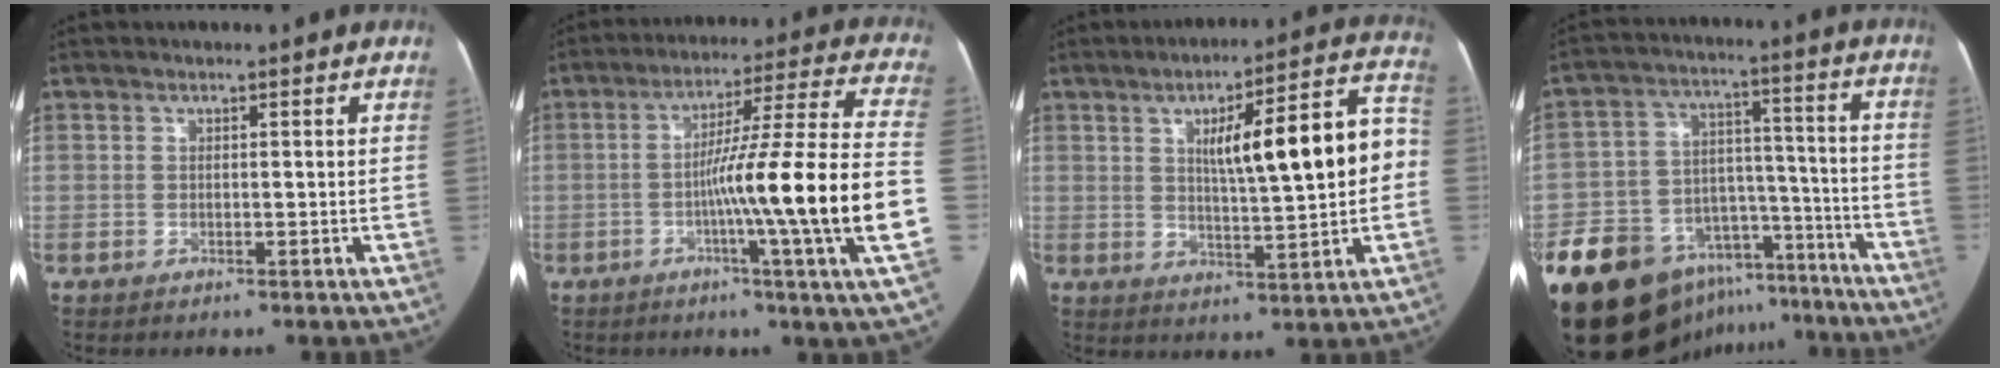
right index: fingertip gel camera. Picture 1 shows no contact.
{"total": 19.5, "force": [-4.7, -2.4, 18.8], "torque": [-0.269, 0.001, -0.082]}
{"total": 15.2, "force": [1.6, 2.5, 14.9], "torque": [-0.205, 0.040, 0.027]}
{"total": 23.3, "force": [-16.8, 13.8, 8.4], "torque": [-0.138, 0.066, -0.237]}